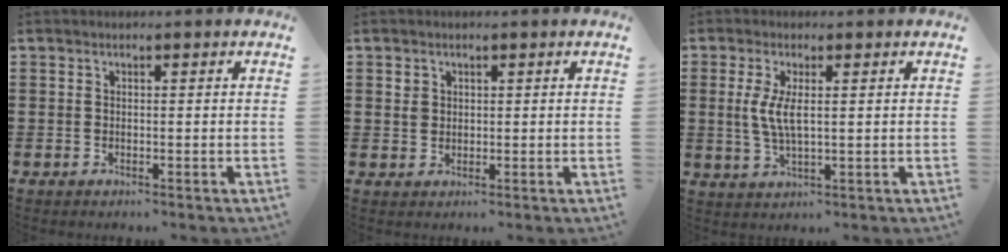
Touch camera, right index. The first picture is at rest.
{"total": 1.6, "force": [0.7, 1.4, 0.4], "torque": [-0.011, 0.007, 0.013]}
{"total": 4.7, "force": [0.8, 1.4, 4.4], "torque": [-0.095, 0.000, 0.010]}